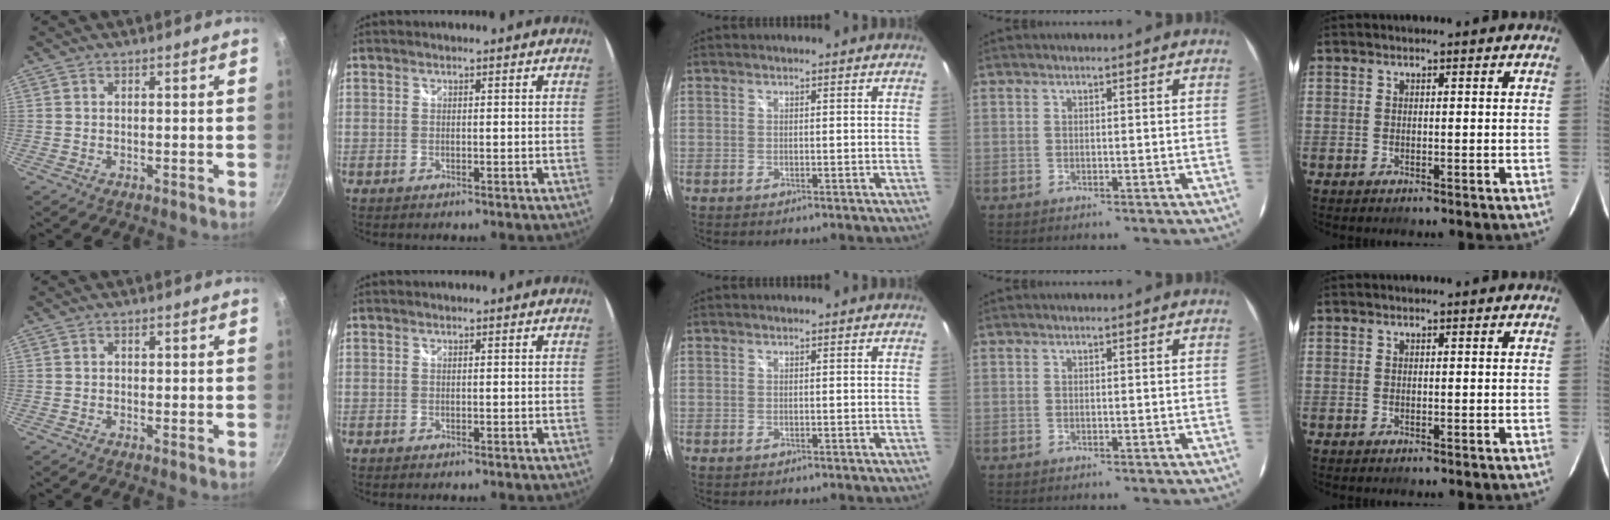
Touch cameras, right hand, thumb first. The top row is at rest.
{"thumb": {"total": 0.9, "force": [0.0, 0.7, 0.5], "torque": [-0.005, 0.003, -0.001]}}